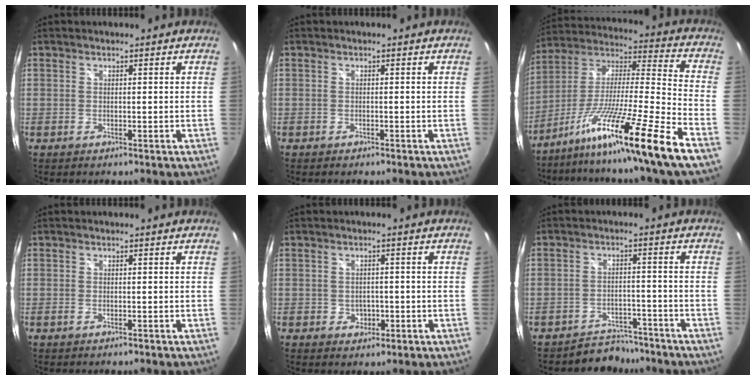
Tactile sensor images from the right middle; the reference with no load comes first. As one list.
[{"total": 0.8, "force": [-0.8, 0.3, 0.2], "torque": [-0.007, -0.003, -0.015]}, {"total": 21.8, "force": [-14.8, -2.6, 15.8], "torque": [-0.250, -0.046, -0.256]}, {"total": 0.6, "force": [-0.5, 0.2, 0.3], "torque": [-0.005, -0.002, -0.011]}, {"total": 3.2, "force": [-0.9, 2.7, 1.4], "torque": [-0.026, 0.001, -0.007]}, {"total": 6.2, "force": [-5.6, 2.6, 0.1], "torque": [-0.010, 0.009, -0.080]}]